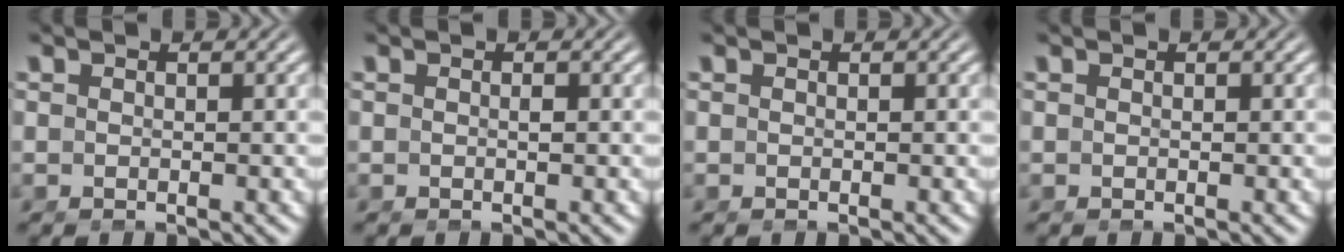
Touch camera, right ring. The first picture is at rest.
{"total": 0.0}
{"total": 0.0}
{"total": 0.0}